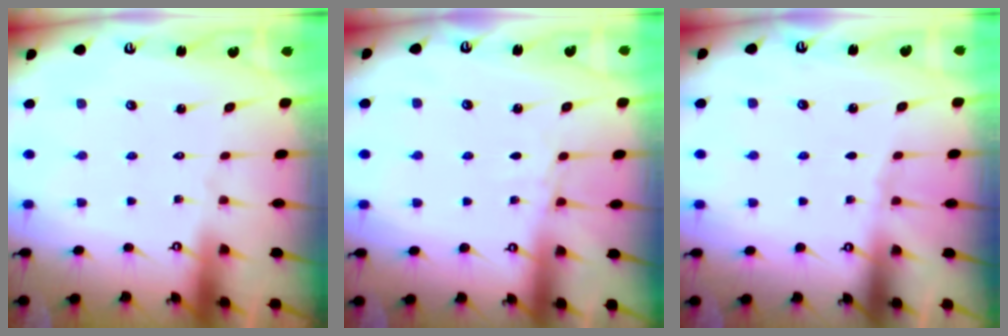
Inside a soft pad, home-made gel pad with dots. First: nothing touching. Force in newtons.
{"total": 4.4, "press": 4.4, "slide": 0.5}
{"total": 2.0, "press": 2.0, "slide": 0.4}